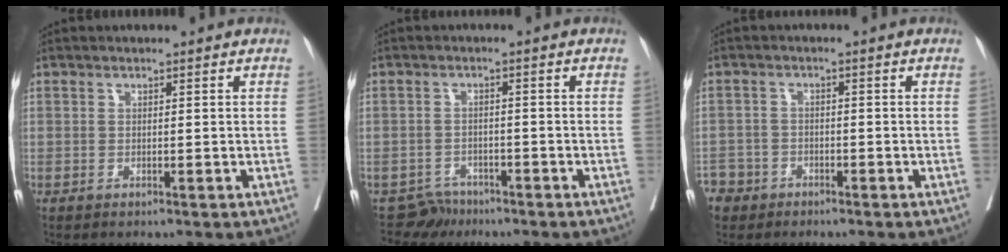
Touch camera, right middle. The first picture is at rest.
{"total": 2.7, "force": [-2.3, 1.1, -1.0], "torque": [0.019, 0.000, -0.040]}
{"total": 3.9, "force": [-2.8, 2.8, -0.3], "torque": [0.008, 0.010, -0.056]}